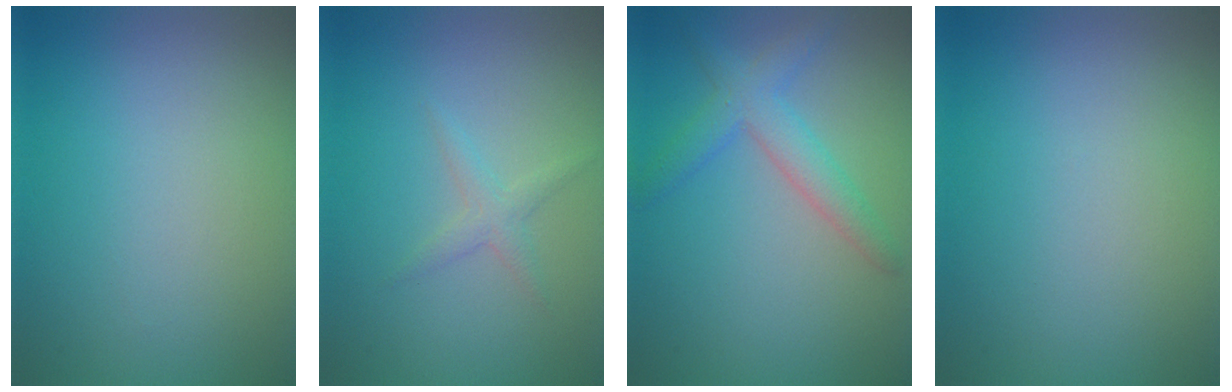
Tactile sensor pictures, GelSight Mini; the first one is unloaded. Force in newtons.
{"total": 1.3, "press": 1.3, "slide": 0.1}
{"total": 3.5, "press": 3.5, "slide": 0.1}
{"total": 0.0}